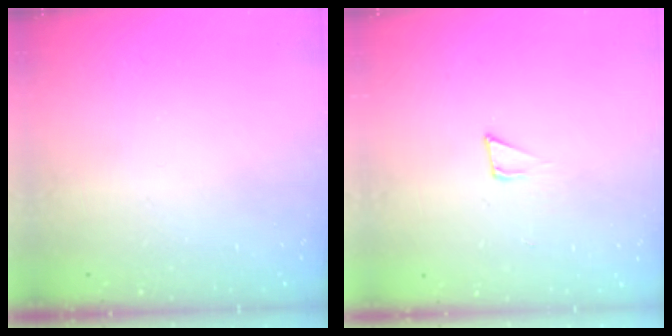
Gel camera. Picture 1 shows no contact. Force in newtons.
{"total": 5.5, "press": 5.4, "slide": 0.8}